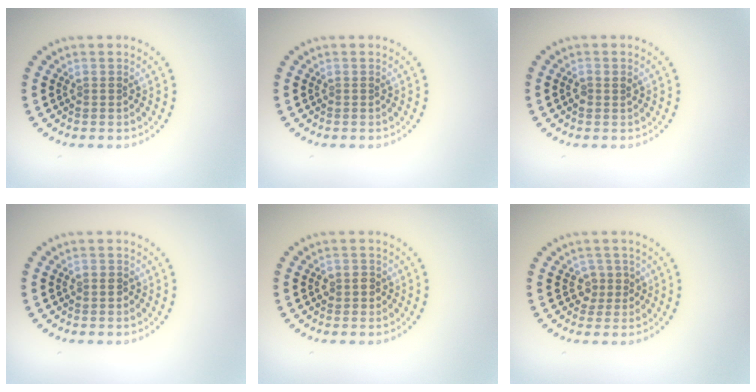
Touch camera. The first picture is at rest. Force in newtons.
{"total": 0.0}
{"total": 0.9, "press": 0.9, "slide": 0.2}
{"total": 0.5, "press": 0.4, "slide": 0.3}
{"total": 1.5, "press": 1.4, "slide": 0.6}
{"total": 1.6, "press": 1.4, "slide": 0.9}